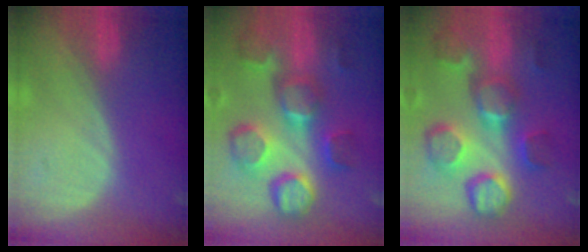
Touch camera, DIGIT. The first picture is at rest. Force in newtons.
{"total": 12.5, "press": 11.1, "slide": 5.7}
{"total": 12.4, "press": 11.1, "slide": 5.6}